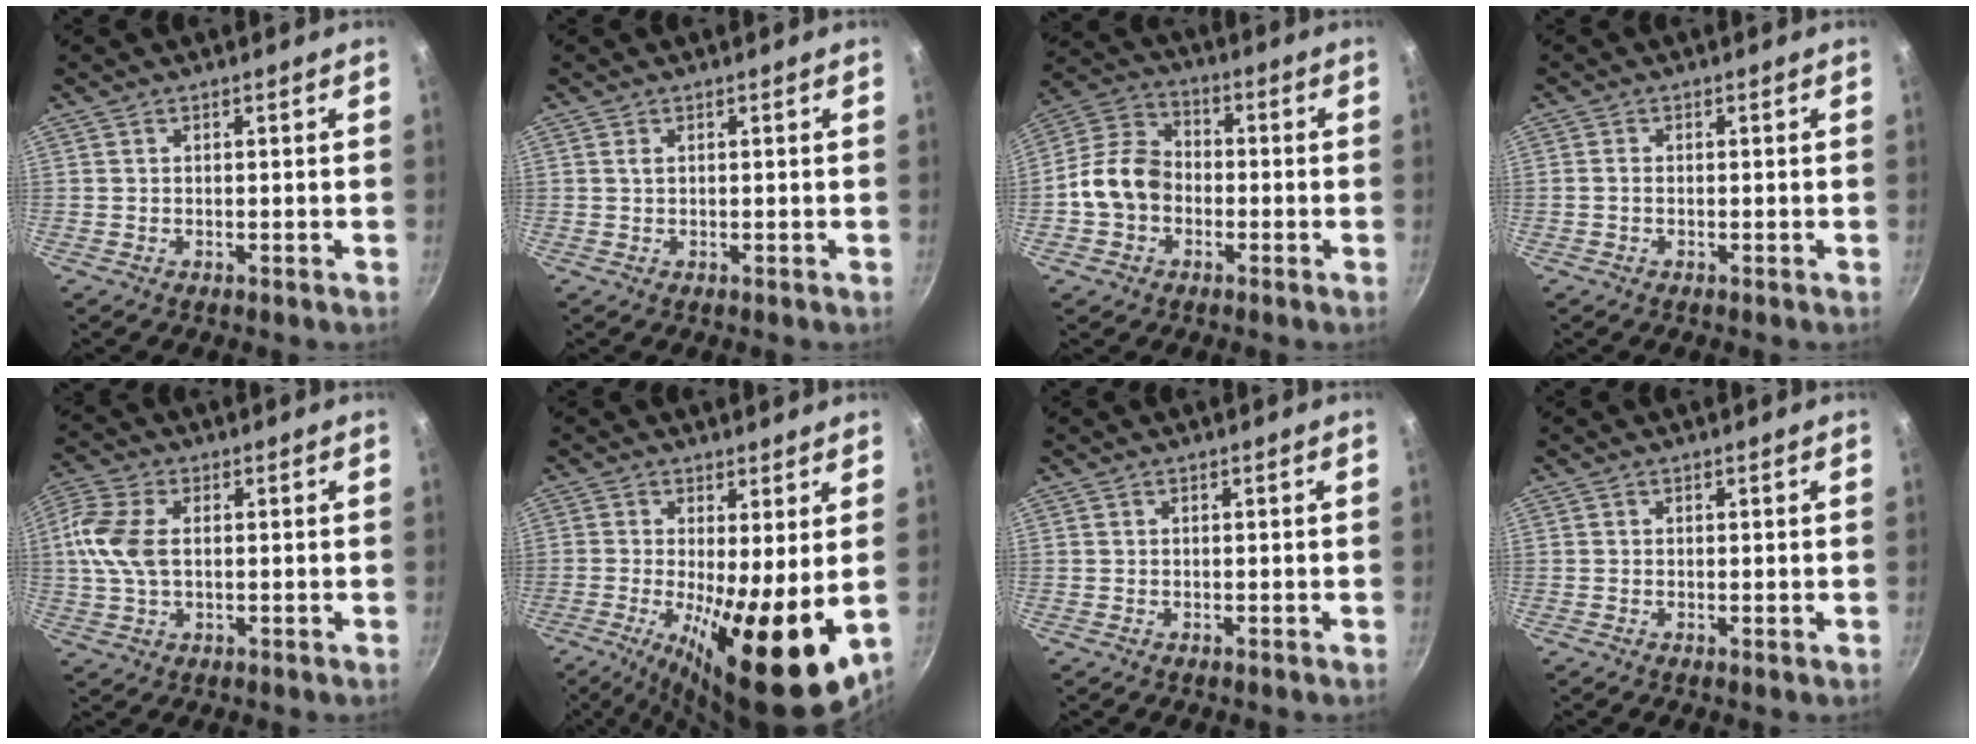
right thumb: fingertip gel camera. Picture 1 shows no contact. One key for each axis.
{"total": 0.6, "fx": 0.2, "fy": 0.2, "fz": 0.5, "tx": -0.010, "ty": 0.001, "tz": 0.005}
{"total": 10.8, "fx": -2.3, "fy": 8.4, "fz": 6.3, "tx": -0.093, "ty": 0.034, "tz": -0.064}
{"total": 0.9, "fx": -0.2, "fy": 0.7, "fz": 0.6, "tx": -0.011, "ty": 0.005, "tz": -0.005}
{"total": 9.3, "fx": 0.9, "fy": 5.6, "fz": 7.4, "tx": -0.160, "ty": 0.013, "tz": 0.006}
{"total": 16.7, "fx": -1.7, "fy": 5.2, "fz": 15.8, "tx": -0.246, "ty": -0.030, "tz": -0.019}
{"total": 0.0}
{"total": 0.0}